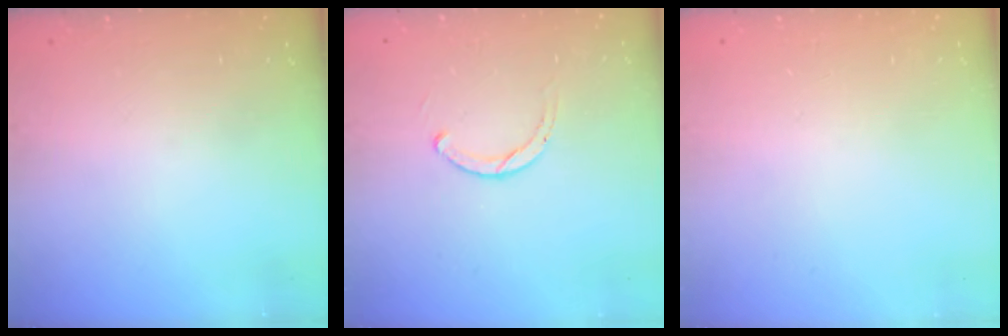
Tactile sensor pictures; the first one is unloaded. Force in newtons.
{"total": 1.9, "press": 1.9, "slide": 0.2}
{"total": 2.6, "press": 2.6, "slide": 0.2}